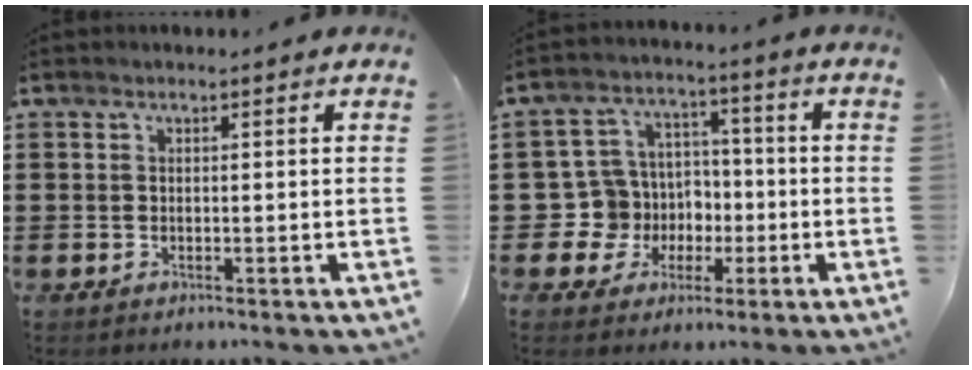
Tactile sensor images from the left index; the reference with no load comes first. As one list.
[{"total": 8.3, "force": [-1.1, 8.1, 1.4], "torque": [-0.081, 0.000, -0.017]}]